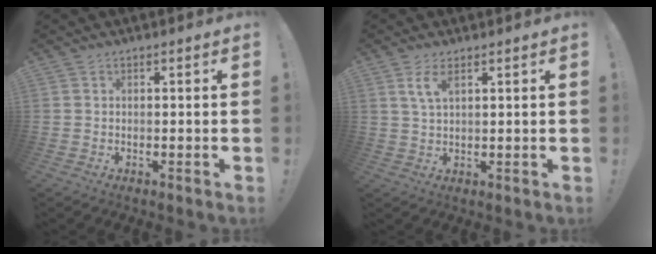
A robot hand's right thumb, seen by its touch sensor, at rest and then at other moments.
{"total": 4.5, "force": [2.3, 1.5, 3.5], "torque": [-0.064, -0.004, 0.041]}